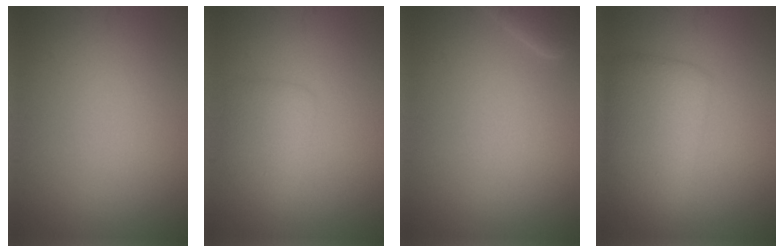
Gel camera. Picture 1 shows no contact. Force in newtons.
{"total": 2.5, "press": 2.5, "slide": 0.2}
{"total": 2.3, "press": 2.3, "slide": 0.3}
{"total": 5.4, "press": 5.4, "slide": 0.2}